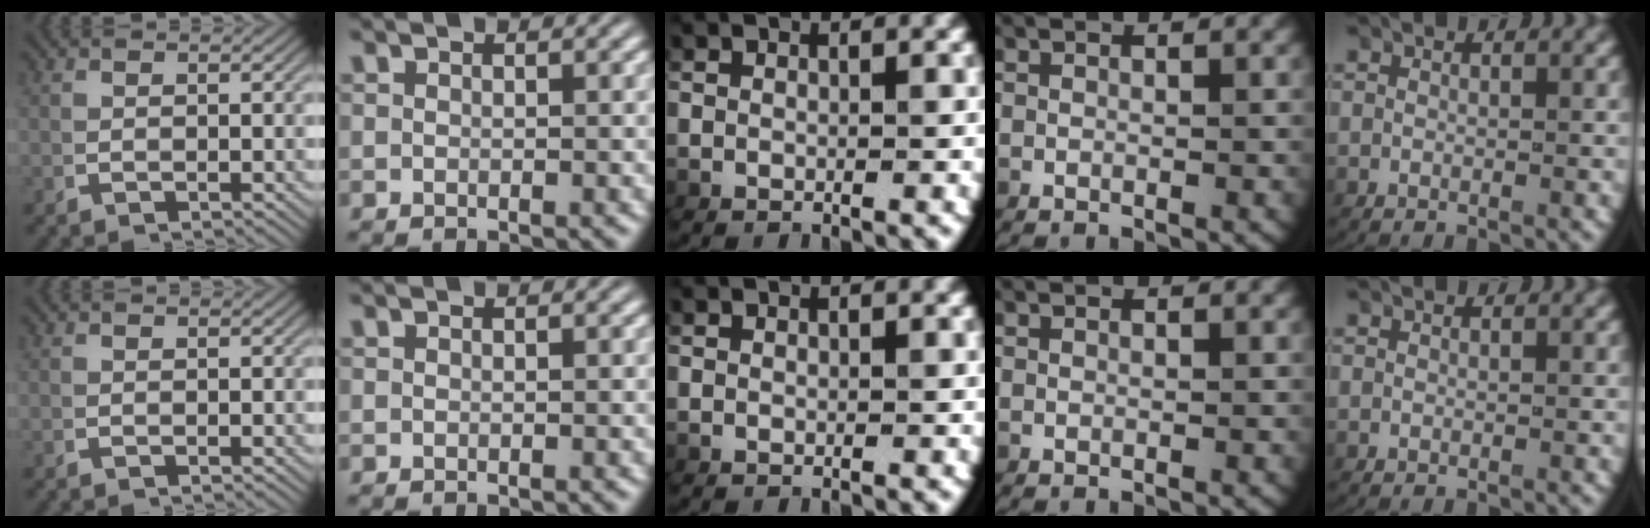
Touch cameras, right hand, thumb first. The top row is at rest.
{}